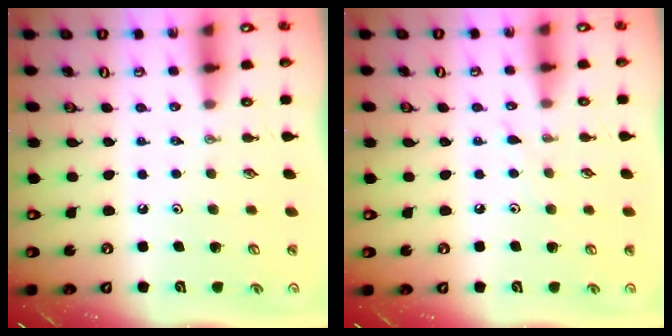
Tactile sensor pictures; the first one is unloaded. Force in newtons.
{"total": 2.5, "press": 2.5, "slide": 0.4}